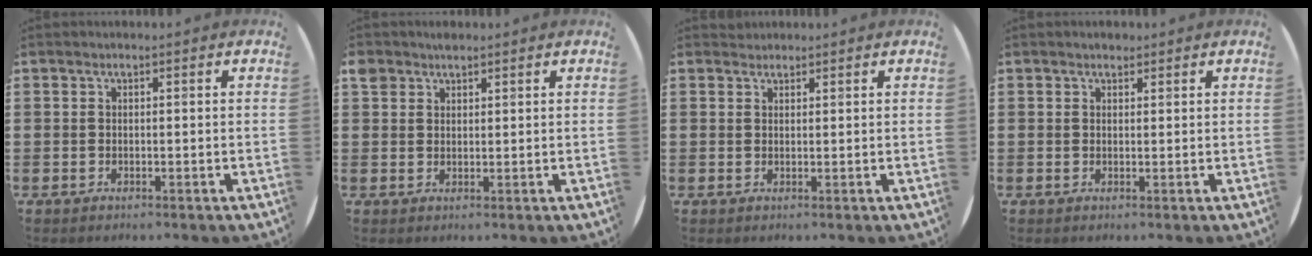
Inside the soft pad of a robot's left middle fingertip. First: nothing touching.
{"total": 2.1, "force": [1.7, 1.1, 0.2], "torque": [0.001, 0.001, 0.033]}
{"total": 1.1, "force": [1.0, 0.3, -0.1], "torque": [0.000, 0.002, 0.021]}
{"total": 1.0, "force": [0.9, 0.3, 0.1], "torque": [0.005, -0.001, 0.016]}